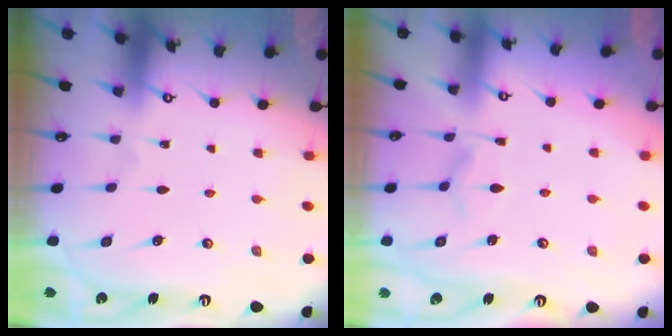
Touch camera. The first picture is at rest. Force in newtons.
{"total": 6.1, "press": 6.0, "slide": 0.9}